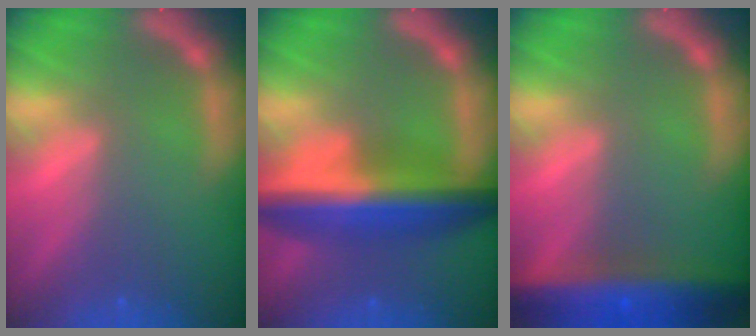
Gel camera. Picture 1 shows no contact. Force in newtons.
{"total": 9.5}
{"total": 9.5}